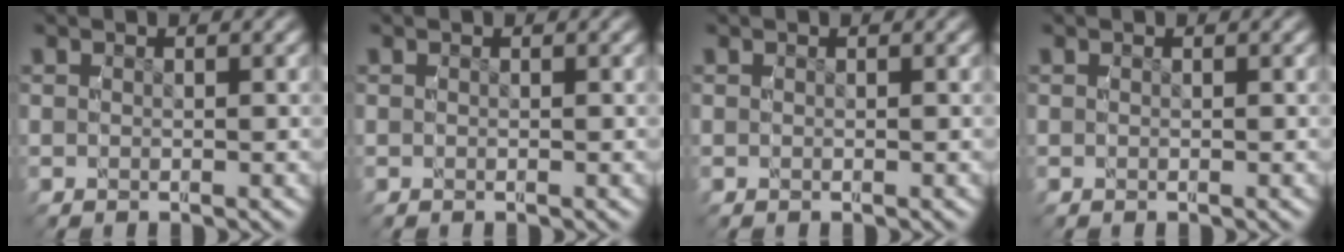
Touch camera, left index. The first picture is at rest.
{"total": 0.0}
{"total": 0.0}
{"total": 0.0}